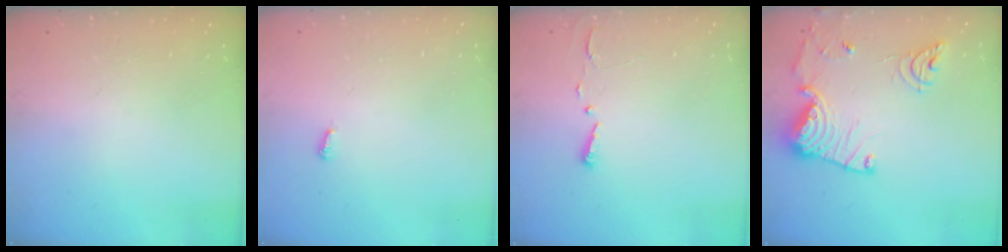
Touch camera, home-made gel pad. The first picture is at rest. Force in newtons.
{"total": 2.9, "press": 2.9, "slide": 0.3}
{"total": 2.7, "press": 2.7, "slide": 0.4}
{"total": 15.7, "press": 15.6, "slide": 1.7}